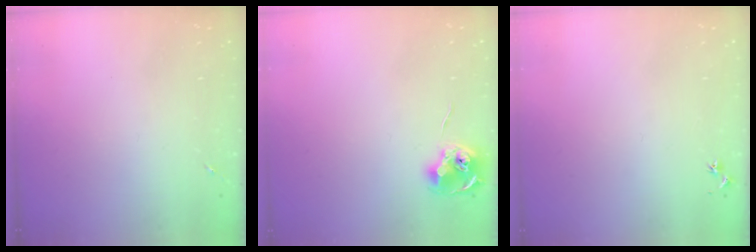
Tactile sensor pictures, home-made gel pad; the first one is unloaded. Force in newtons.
{"total": 8.4, "press": 8.4, "slide": 0.4}
{"total": 3.0, "press": 2.9, "slide": 0.3}